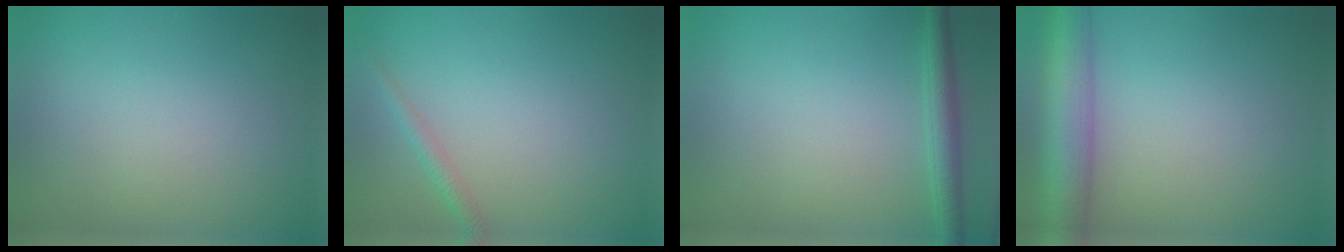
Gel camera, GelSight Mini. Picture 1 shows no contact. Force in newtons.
{"total": 1.3, "press": 1.3, "slide": 0.1}
{"total": 2.3, "press": 2.3, "slide": 0.1}
{"total": 7.5, "press": 7.5, "slide": 0.2}